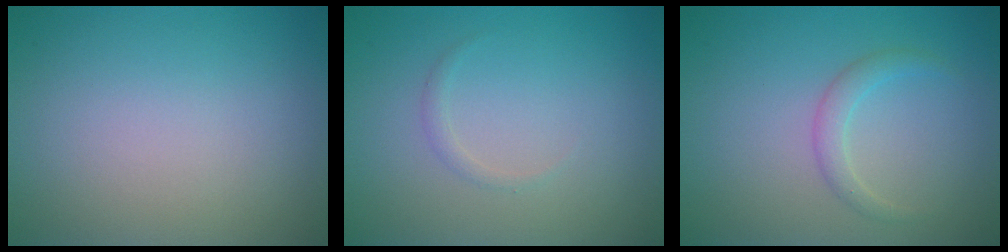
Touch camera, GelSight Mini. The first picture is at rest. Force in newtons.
{"total": 0.6, "press": 0.6, "slide": 0.0}
{"total": 1.5, "press": 1.5, "slide": 0.1}